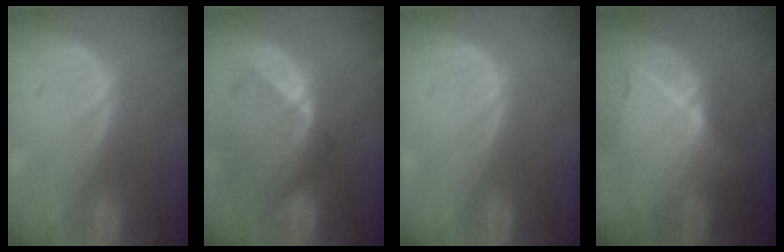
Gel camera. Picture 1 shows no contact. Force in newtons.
{"total": 8.9, "press": 8.0, "slide": 3.7}
{"total": 0.0}
{"total": 9.1, "press": 8.1, "slide": 4.0}